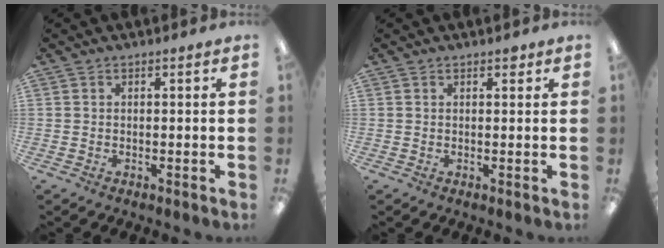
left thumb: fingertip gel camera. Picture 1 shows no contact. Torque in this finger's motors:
{"motor_torque": [0.09, 0.01, 0.11, -0.21, 0.00]}